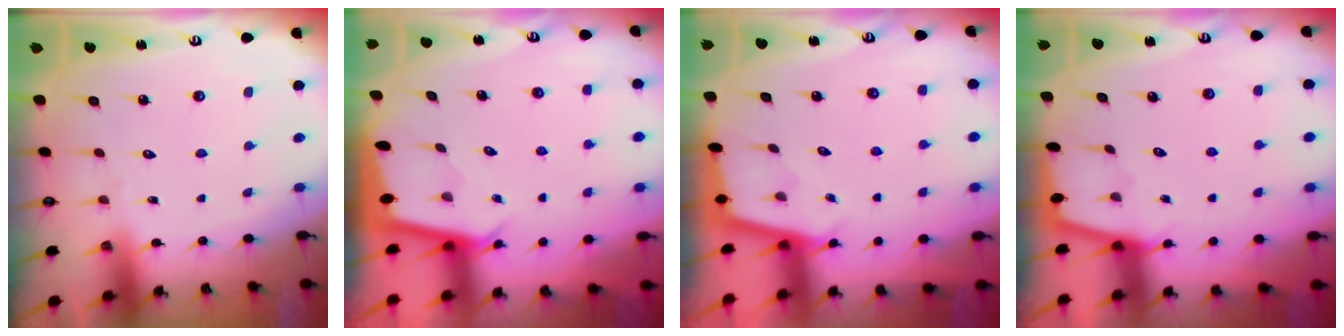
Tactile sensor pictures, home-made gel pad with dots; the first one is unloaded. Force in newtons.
{"total": 2.5, "press": 2.5, "slide": 0.0}
{"total": 2.5, "press": 2.5, "slide": 0.2}
{"total": 1.8, "press": 1.8, "slide": 0.3}